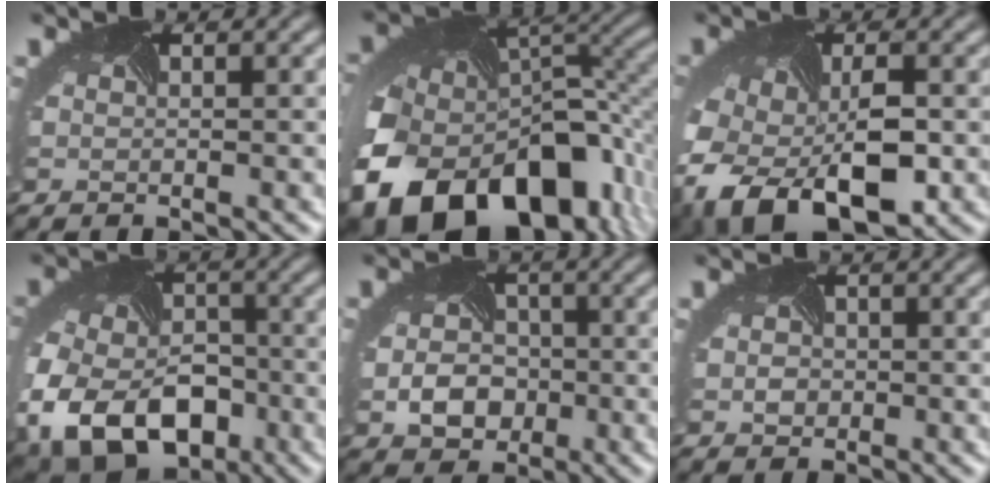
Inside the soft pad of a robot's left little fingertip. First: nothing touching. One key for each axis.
{"total": 20.4, "fx": -8.2, "fy": 13.8, "fz": 12.5, "tx": -0.271, "ty": -0.057, "tz": -0.106}
{"total": 11.2, "fx": -4.4, "fy": 6.7, "fz": 7.8, "tx": -0.177, "ty": -0.044, "tz": -0.060}
{"total": 14.0, "fx": -5.6, "fy": 9.4, "fz": 8.8, "tx": -0.186, "ty": -0.045, "tz": -0.081}
{"total": 4.6, "fx": -1.4, "fy": 3.7, "fz": 2.4, "tx": -0.050, "ty": -0.011, "tz": -0.021}
{"total": 1.4, "fx": -0.3, "fy": 1.3, "fz": 0.4, "tx": -0.008, "ty": -0.003, "tz": -0.006}